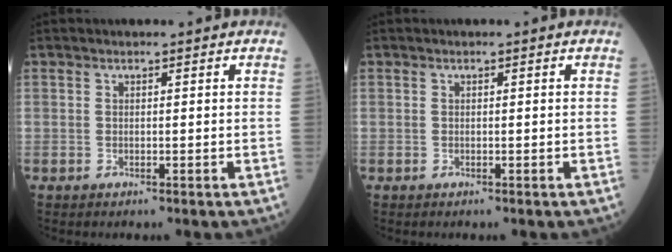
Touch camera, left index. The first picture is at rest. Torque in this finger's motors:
{"motor_torque": [0.02, 0.00, -0.01, 0.00]}